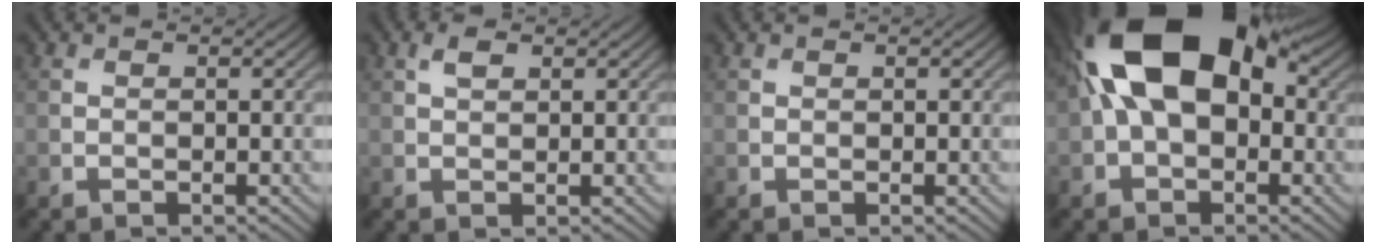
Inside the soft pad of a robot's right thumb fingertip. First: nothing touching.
{"total": 1.9, "force": [1.0, 0.9, 1.3], "torque": [-0.029, 0.006, 0.018]}
{"total": 0.0}
{"total": 16.8, "force": [3.0, 10.5, 12.7], "torque": [-0.211, 0.027, 0.036]}